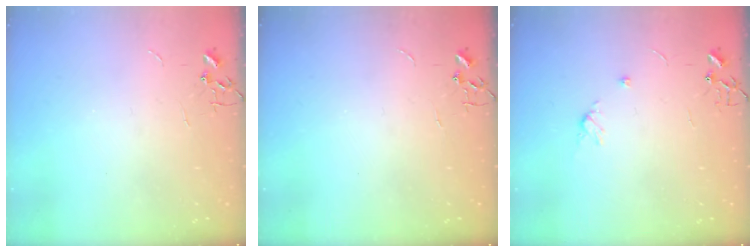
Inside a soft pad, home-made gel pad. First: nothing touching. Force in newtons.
{"total": 0.0}
{"total": 5.6, "press": 5.6, "slide": 0.6}